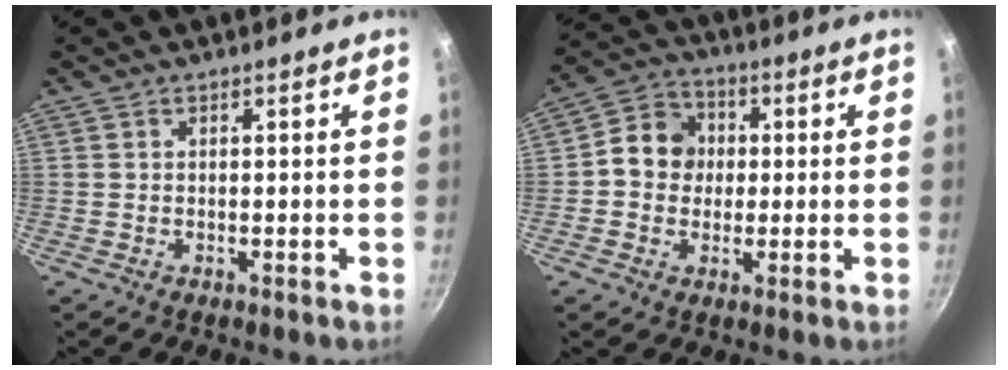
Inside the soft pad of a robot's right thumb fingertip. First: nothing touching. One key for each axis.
{"total": 8.8, "fx": 0.4, "fy": 7.8, "fz": 4.0, "tx": -0.033, "ty": 0.016, "tz": -0.014}